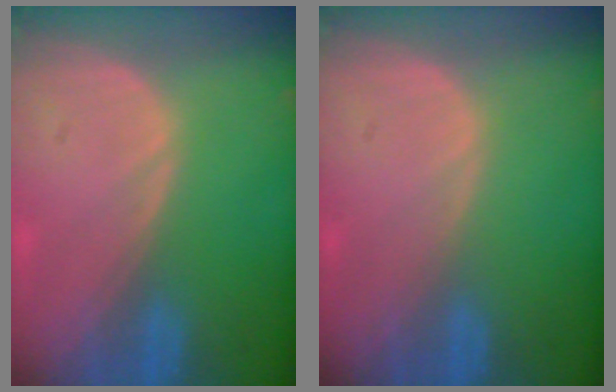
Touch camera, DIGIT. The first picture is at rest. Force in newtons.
{"total": 0.0}